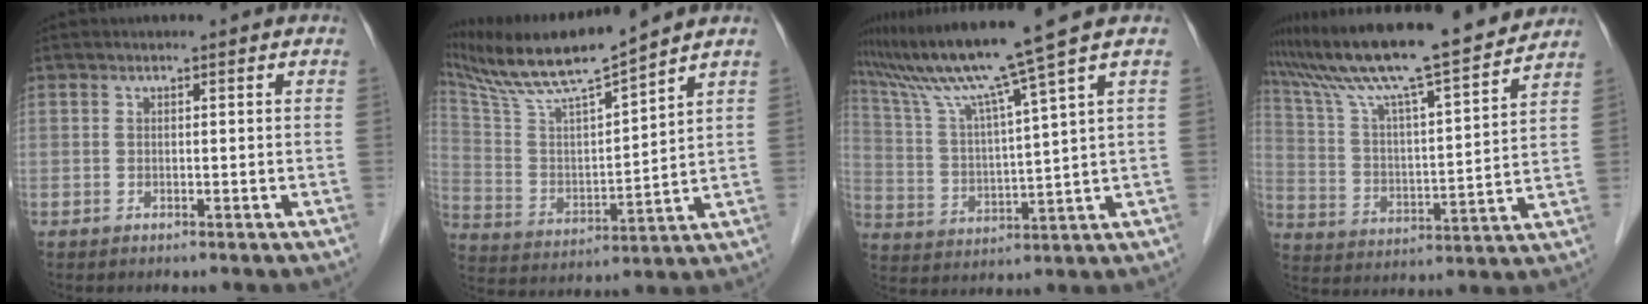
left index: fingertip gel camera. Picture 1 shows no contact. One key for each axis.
{"total": 15.0, "fx": 13.1, "fy": -0.6, "fz": 7.2, "tx": -0.142, "ty": 0.007, "tz": 0.249}
{"total": 12.0, "fx": 9.4, "fy": -3.5, "fz": 6.7, "tx": -0.119, "ty": -0.010, "tz": 0.174}
{"total": 19.8, "fx": 17.5, "fy": 0.1, "fz": 9.2, "tx": -0.168, "ty": 0.005, "tz": 0.284}